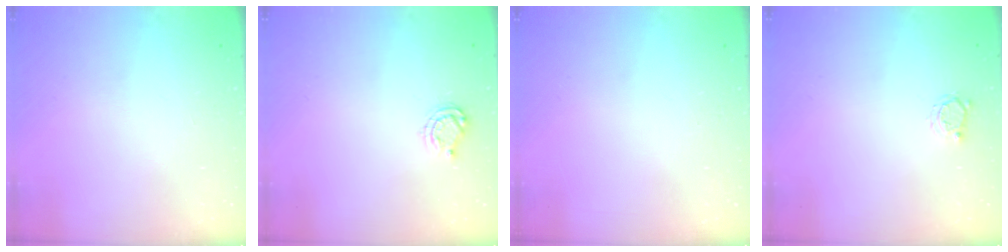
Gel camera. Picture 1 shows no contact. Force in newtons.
{"total": 5.8, "press": 5.8, "slide": 0.7}
{"total": 0.0}
{"total": 2.8, "press": 2.7, "slide": 0.4}